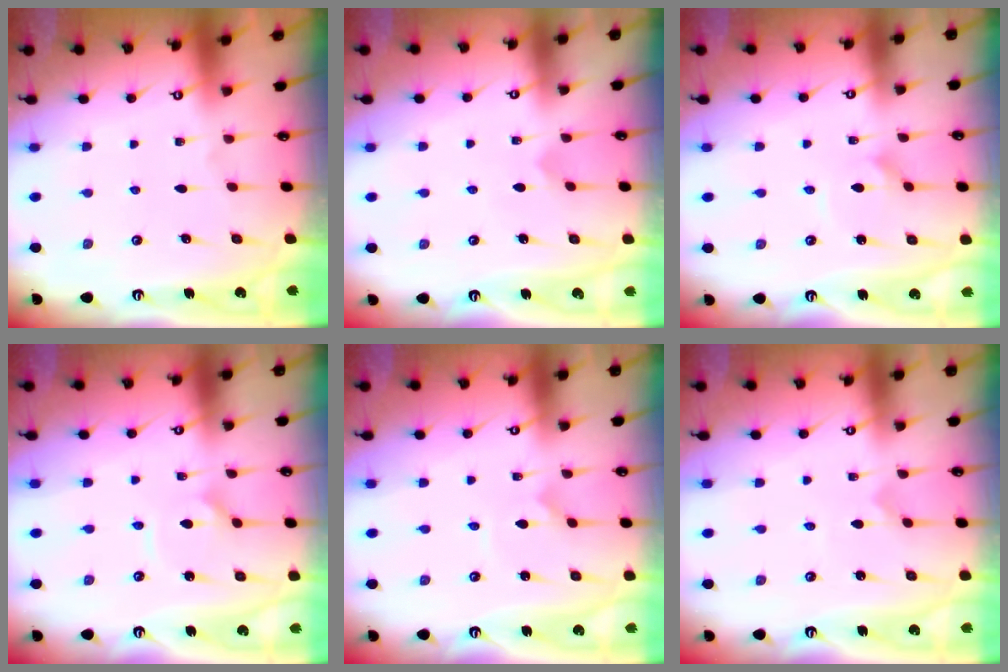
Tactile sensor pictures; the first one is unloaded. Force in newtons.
{"total": 1.5, "press": 1.5, "slide": 0.1}
{"total": 1.8, "press": 1.8, "slide": 0.0}
{"total": 2.1, "press": 2.1, "slide": 0.6}
{"total": 0.0}
{"total": 0.0}